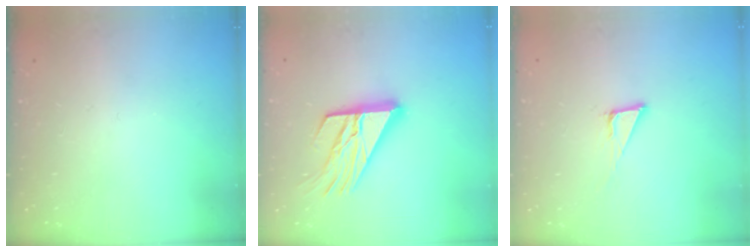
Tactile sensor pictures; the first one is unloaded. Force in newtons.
{"total": 17.2, "press": 17.1, "slide": 1.8}
{"total": 3.9, "press": 3.9, "slide": 0.2}